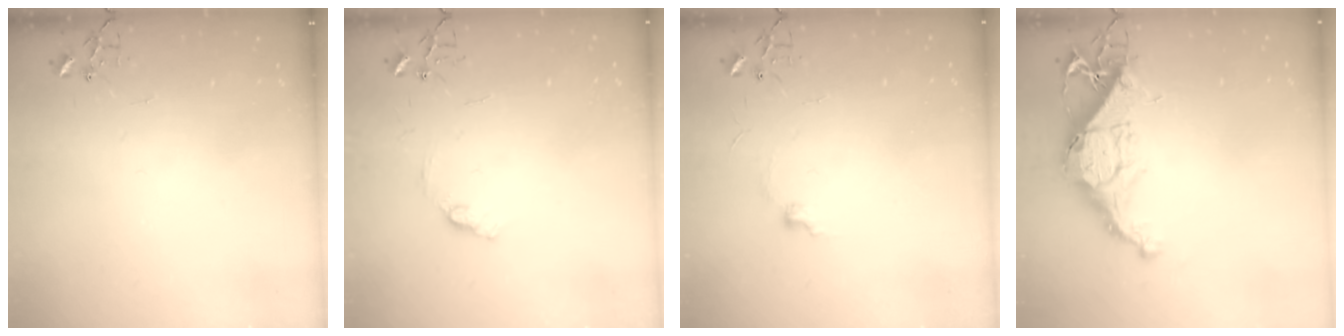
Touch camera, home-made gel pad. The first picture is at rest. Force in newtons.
{"total": 7.2, "press": 7.1, "slide": 0.8}
{"total": 5.3, "press": 5.2, "slide": 0.7}
{"total": 15.7, "press": 15.7, "slide": 1.1}